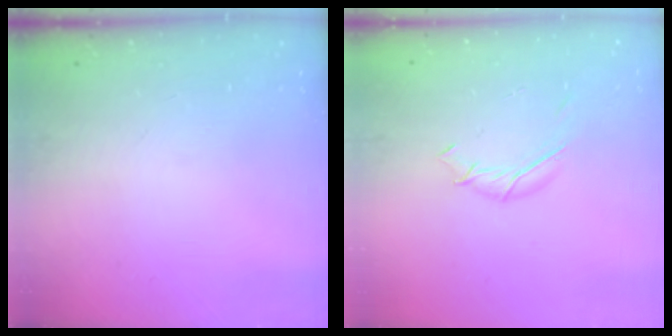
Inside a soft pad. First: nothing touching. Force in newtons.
{"total": 6.7, "press": 6.7, "slide": 0.7}